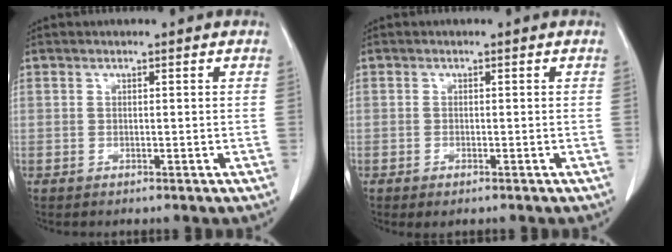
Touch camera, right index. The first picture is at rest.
{"total": 1.2, "force": [-0.7, 0.5, 0.9], "torque": [-0.013, -0.002, -0.004]}